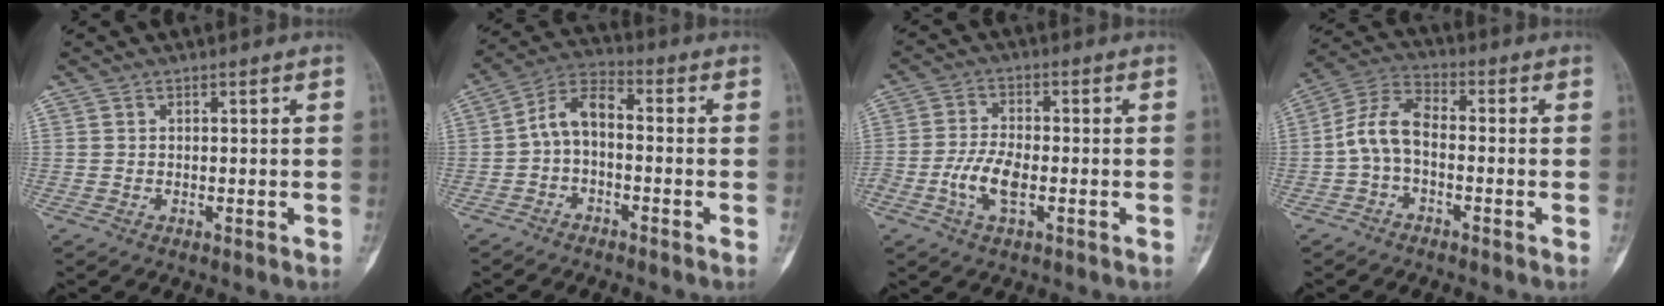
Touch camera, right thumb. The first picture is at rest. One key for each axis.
{"total": 7.0, "fx": -1.1, "fy": 3.8, "fz": 5.8, "tx": -0.103, "ty": 0.033, "tz": -0.034}
{"total": 6.6, "fx": -2.0, "fy": 3.0, "fz": 5.5, "tx": -0.117, "ty": 0.010, "tz": -0.038}
{"total": 7.7, "fx": -1.5, "fy": 4.2, "fz": 6.3, "tx": -0.126, "ty": 0.030, "tz": -0.042}